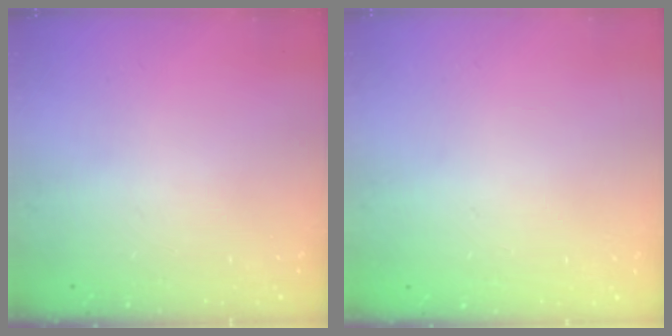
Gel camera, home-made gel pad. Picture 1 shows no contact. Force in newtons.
{"total": 0.0}